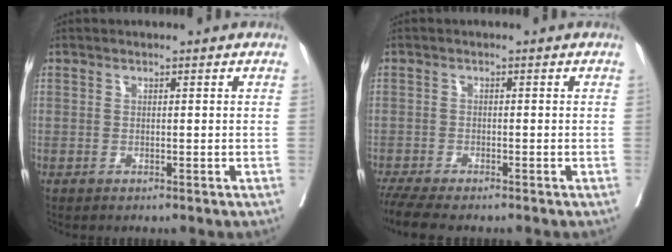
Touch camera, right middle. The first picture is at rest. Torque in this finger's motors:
{"motor_torque": [0.62, -0.55, 0.04, 0.03]}